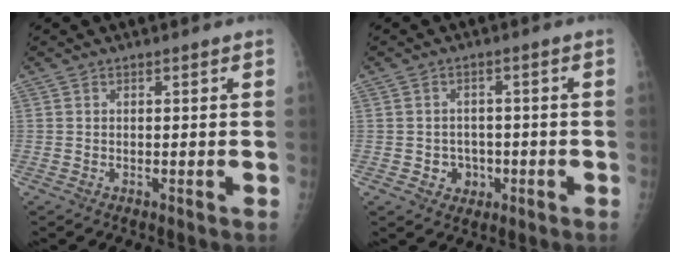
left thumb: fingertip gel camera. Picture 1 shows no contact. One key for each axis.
{"total": 4.0, "fx": -1.2, "fy": 3.5, "fz": 1.4, "tx": 0.004, "ty": 0.008, "tz": -0.012}